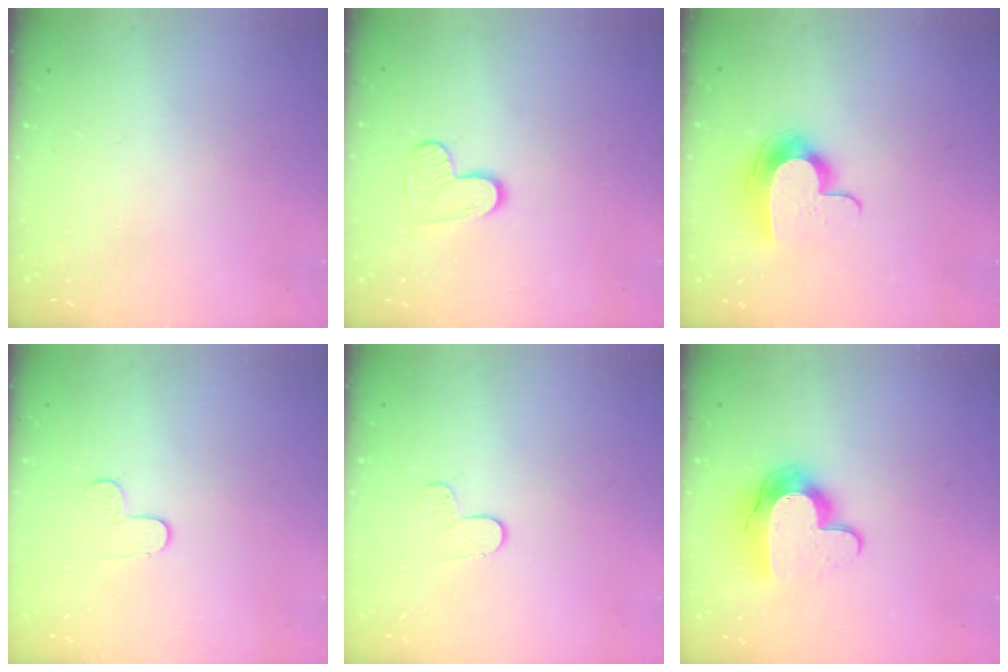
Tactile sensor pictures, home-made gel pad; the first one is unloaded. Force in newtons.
{"total": 6.3, "press": 6.3, "slide": 0.1}
{"total": 10.2, "press": 10.2, "slide": 0.5}
{"total": 4.6, "press": 4.6, "slide": 0.5}
{"total": 3.9, "press": 3.9, "slide": 0.4}
{"total": 13.0, "press": 13.0, "slide": 1.0}